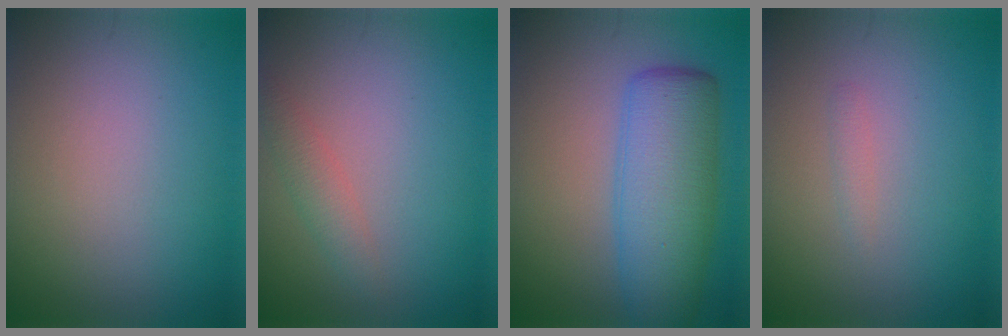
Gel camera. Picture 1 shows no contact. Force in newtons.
{"total": 1.8, "press": 1.8, "slide": 0.1}
{"total": 7.9, "press": 7.9, "slide": 0.2}
{"total": 0.7, "press": 0.7, "slide": 0.0}